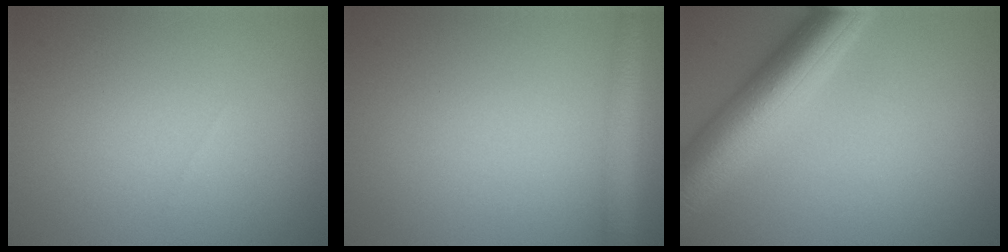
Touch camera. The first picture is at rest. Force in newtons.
{"total": 3.0, "press": 3.0, "slide": 0.1}
{"total": 7.7, "press": 7.7, "slide": 0.3}